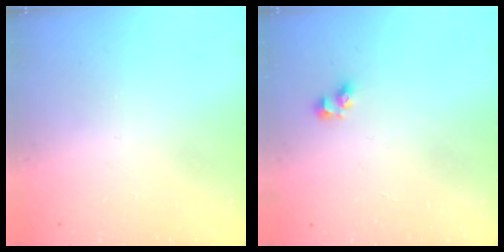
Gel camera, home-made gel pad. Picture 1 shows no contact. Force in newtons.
{"total": 4.0, "press": 4.0, "slide": 0.4}